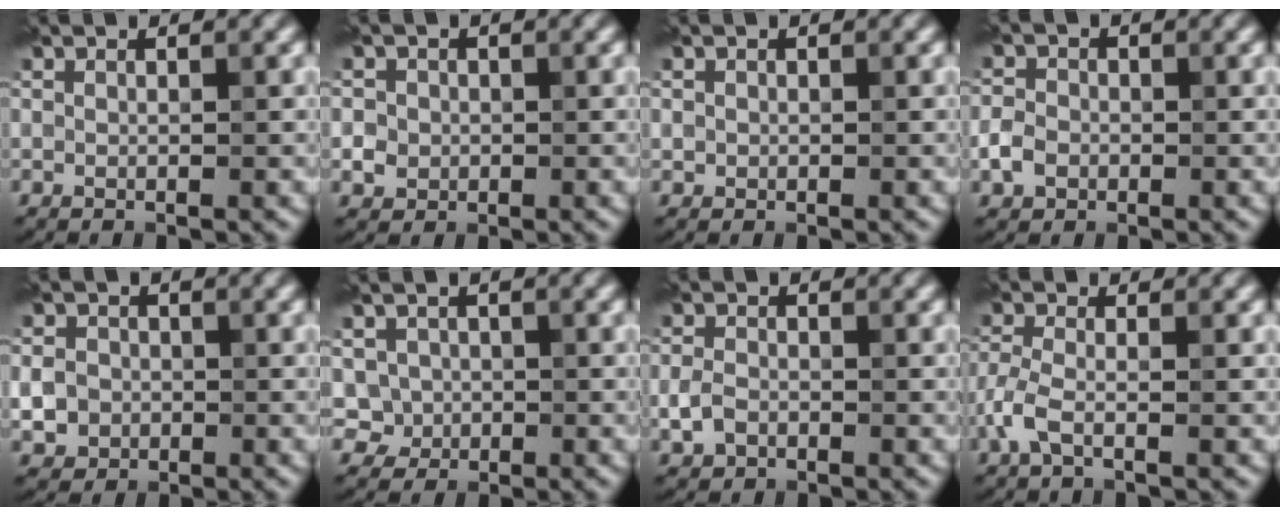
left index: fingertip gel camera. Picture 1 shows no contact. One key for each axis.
{"total": 2.1, "fx": 0.0, "fy": 2.1, "fz": 0.6, "tx": 0.003, "ty": 0.003, "tz": -0.004}
{"total": 0.6, "fx": 0.1, "fy": 0.6, "fz": 0.0, "tx": 0.006, "ty": -0.002, "tz": 0.000}
{"total": 2.2, "fx": -0.7, "fy": 1.8, "fz": 1.0, "tx": -0.016, "ty": 0.000, "tz": -0.021}
{"total": 3.6, "fx": -0.5, "fy": 3.4, "fz": 1.3, "tx": -0.009, "ty": 0.000, "tz": -0.021}
{"total": 2.3, "fx": 0.0, "fy": 2.2, "fz": 0.5, "tx": 0.002, "ty": -0.002, "tz": 0.002}
{"total": 2.1, "fx": -0.7, "fy": 1.6, "fz": 1.1, "tx": -0.021, "ty": -0.001, "tz": -0.020}
{"total": 2.6, "fx": -1.1, "fy": 1.2, "fz": 2.0, "tx": -0.052, "ty": 0.003, "tz": -0.033}